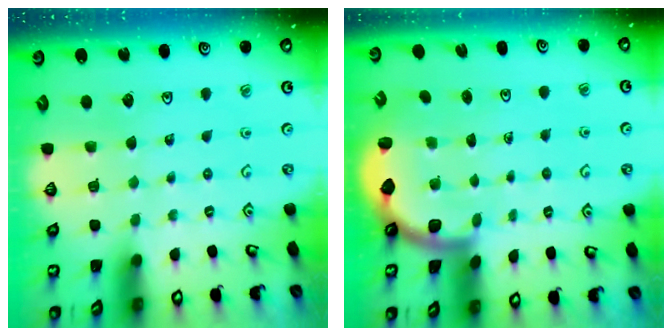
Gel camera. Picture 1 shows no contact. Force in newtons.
{"total": 1.7, "press": 1.7, "slide": 0.2}